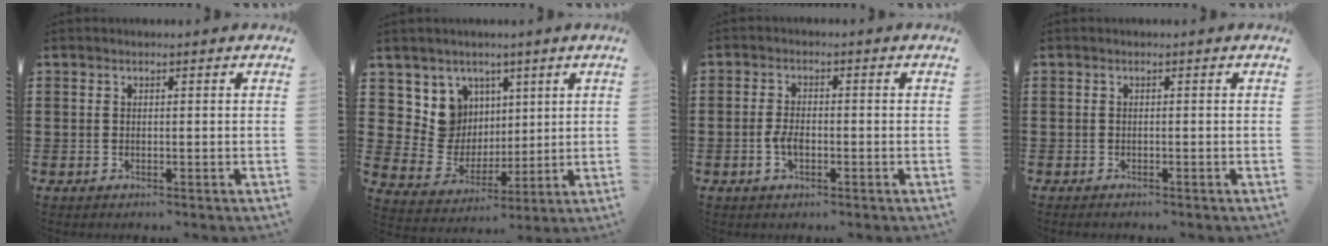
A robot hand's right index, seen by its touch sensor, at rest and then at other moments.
{"total": 8.5, "force": [3.4, 7.7, 1.4], "torque": [-0.065, -0.016, 0.071]}
{"total": 2.8, "force": [-0.9, 1.2, 2.3], "torque": [-0.060, -0.007, -0.019]}
{"total": 0.6, "force": [-0.5, 0.1, 0.0], "torque": [-0.001, 0.000, -0.012]}